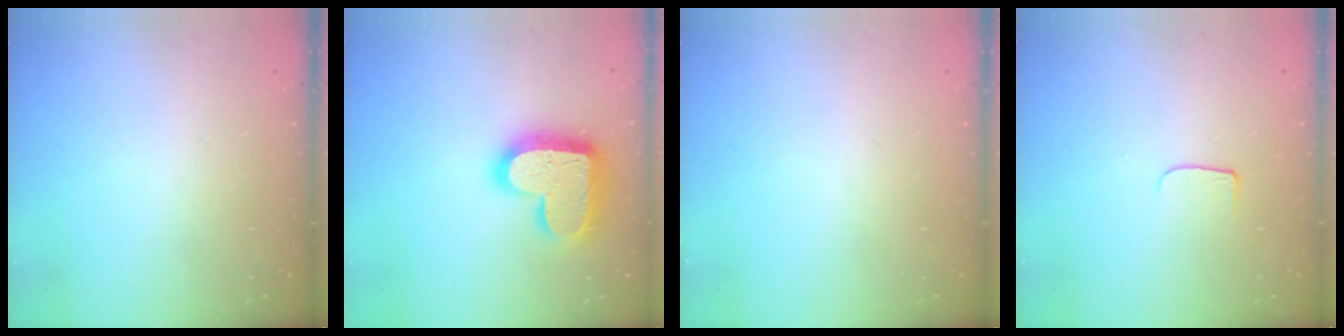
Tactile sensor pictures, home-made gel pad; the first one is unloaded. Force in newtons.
{"total": 19.5, "press": 19.5, "slide": 1.4}
{"total": 0.0}
{"total": 5.3, "press": 5.2, "slide": 0.6}